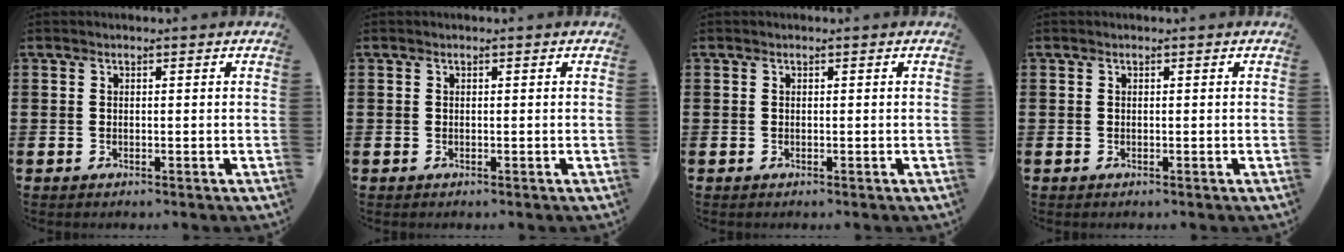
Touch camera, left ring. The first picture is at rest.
{"total": 0.0}
{"total": 0.0}
{"total": 0.0}